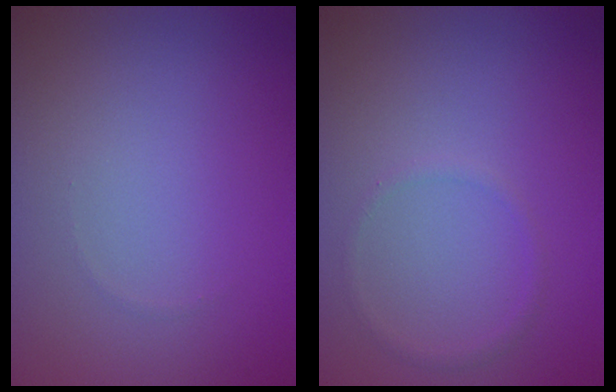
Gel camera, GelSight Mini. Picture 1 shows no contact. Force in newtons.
{"total": 0.8, "press": 0.8, "slide": 0.1}